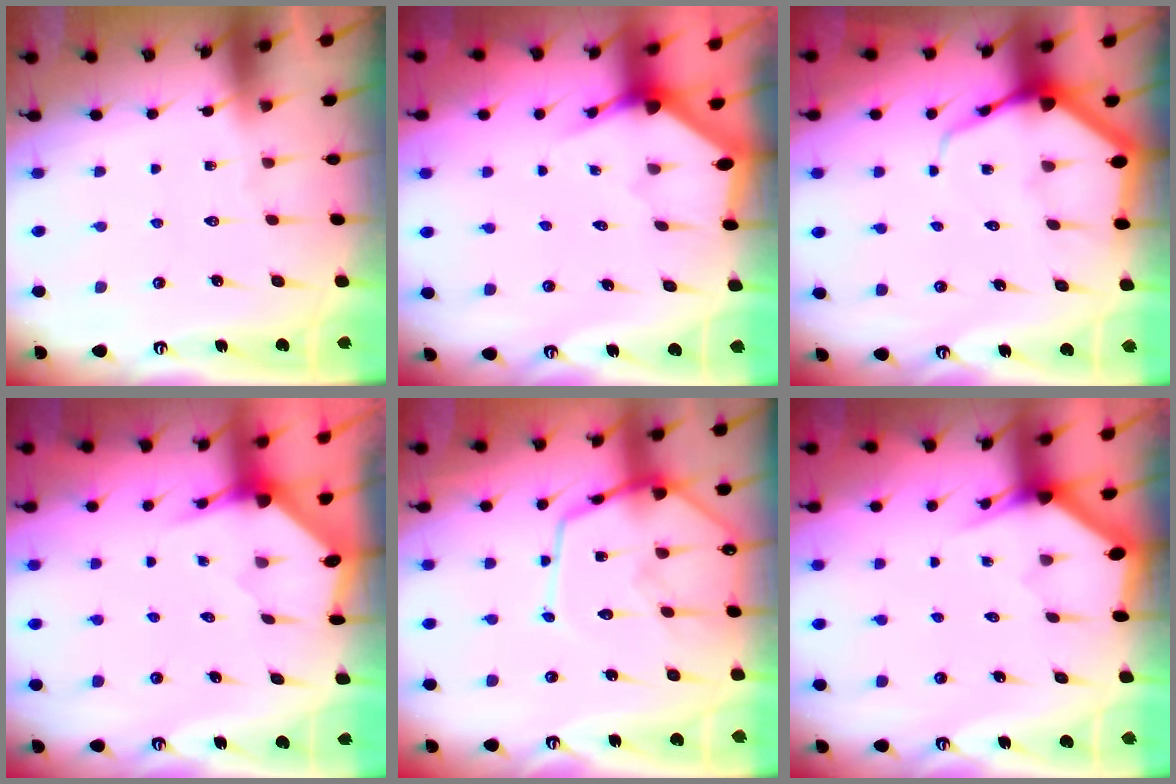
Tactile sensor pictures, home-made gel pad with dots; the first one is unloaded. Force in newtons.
{"total": 2.9, "press": 2.9, "slide": 0.2}
{"total": 6.8, "press": 6.7, "slide": 0.8}
{"total": 3.5, "press": 3.4, "slide": 0.3}
{"total": 14.4, "press": 14.4, "slide": 1.4}
{"total": 3.1, "press": 3.1, "slide": 0.2}